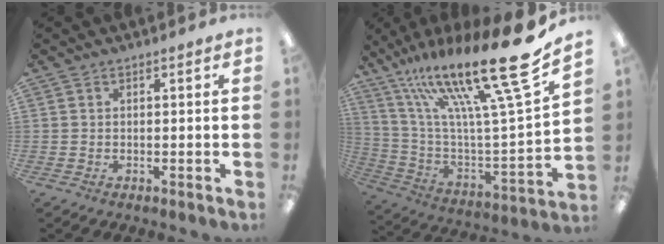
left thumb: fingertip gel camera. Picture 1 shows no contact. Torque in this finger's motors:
{"motor_torque": [0.61, 0.41, 1.63, -1.17, 0.17]}